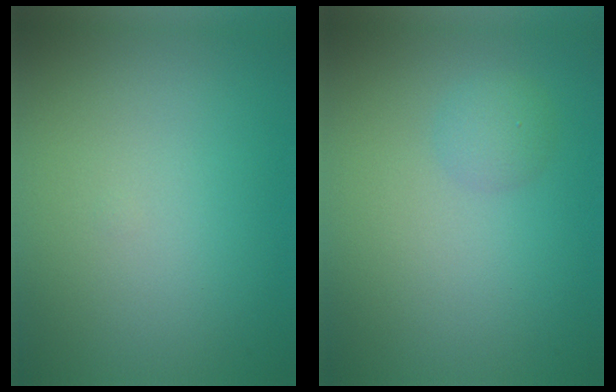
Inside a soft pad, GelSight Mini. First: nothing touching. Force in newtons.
{"total": 1.5, "press": 1.5, "slide": 0.0}